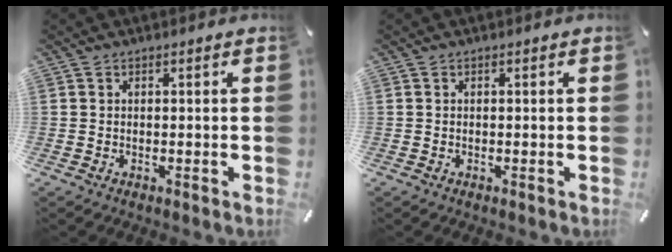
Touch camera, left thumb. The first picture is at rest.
{"total": 0.0}